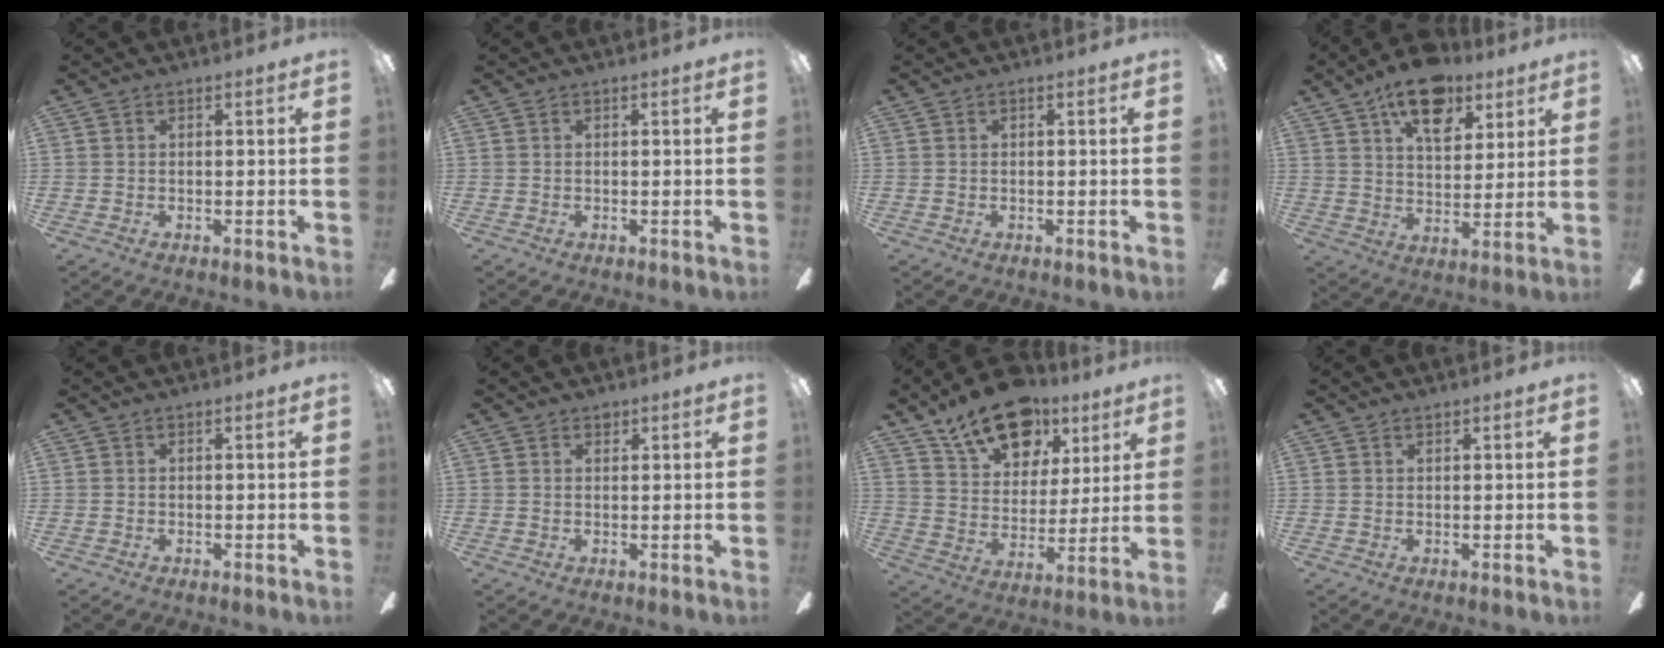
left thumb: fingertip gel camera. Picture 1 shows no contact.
{"total": 0.0}
{"total": 0.0}
{"total": 14.8, "force": [9.6, 7.6, 8.4], "torque": [-0.122, -0.037, 0.167]}
{"total": 0.0}
{"total": 1.2, "force": [1.0, 0.7, 0.3], "torque": [0.000, -0.002, 0.017]}
{"total": 17.6, "force": [12.1, 10.0, 7.9], "torque": [-0.126, -0.068, 0.216]}
{"total": 0.7, "force": [0.7, 0.2, 0.1], "torque": [-0.003, 0.001, 0.013]}